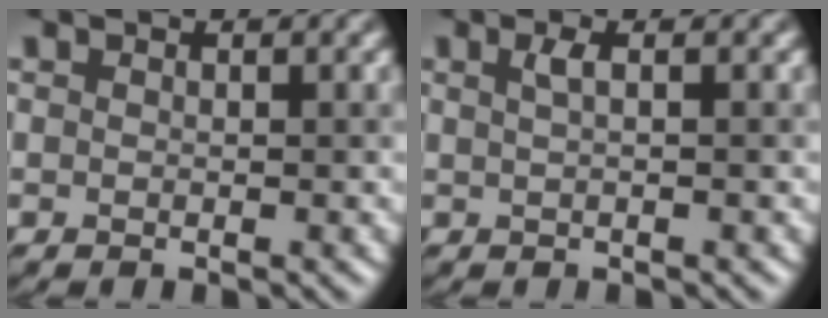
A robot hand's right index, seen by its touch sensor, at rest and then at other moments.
{"total": 1.5, "force": [0.3, 0.5, 1.4], "torque": [-0.024, 0.005, 0.004]}